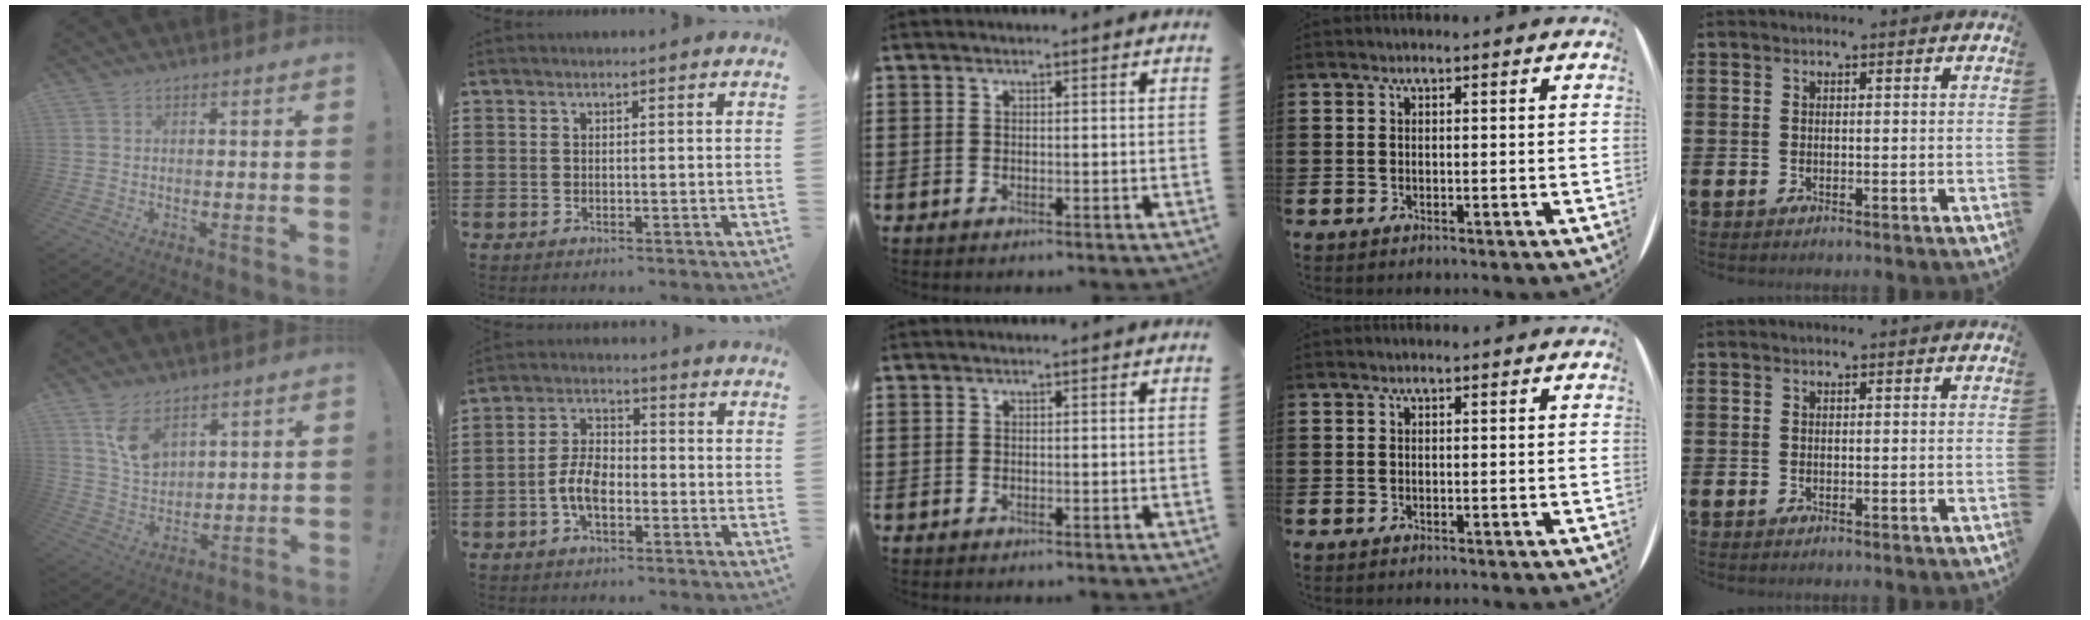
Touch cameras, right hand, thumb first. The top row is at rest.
{"thumb": {"total": 8.9, "force": [5.3, 5.4, 4.6], "torque": [-0.075, -0.026, 0.103]}, "index": {"total": 5.9, "force": [-2.0, 3.1, 4.6], "torque": [-0.114, -0.002, -0.046]}}